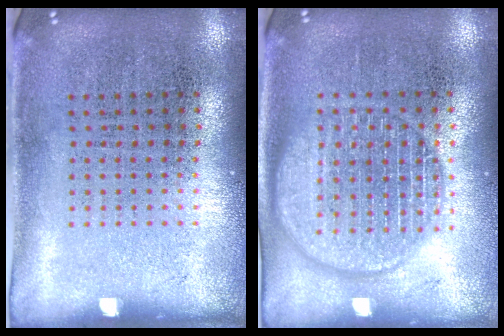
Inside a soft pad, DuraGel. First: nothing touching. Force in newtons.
{"total": 2.6, "press": 2.6, "slide": 0.4}